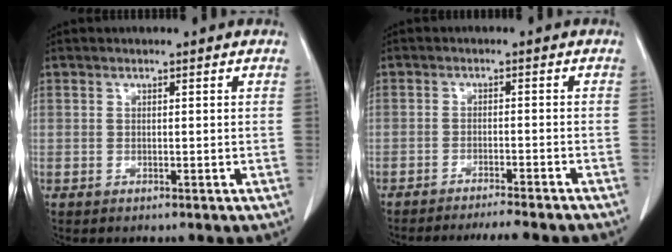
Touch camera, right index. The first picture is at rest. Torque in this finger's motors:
{"motor_torque": [0.69, -0.68, 0.28, 0.08]}